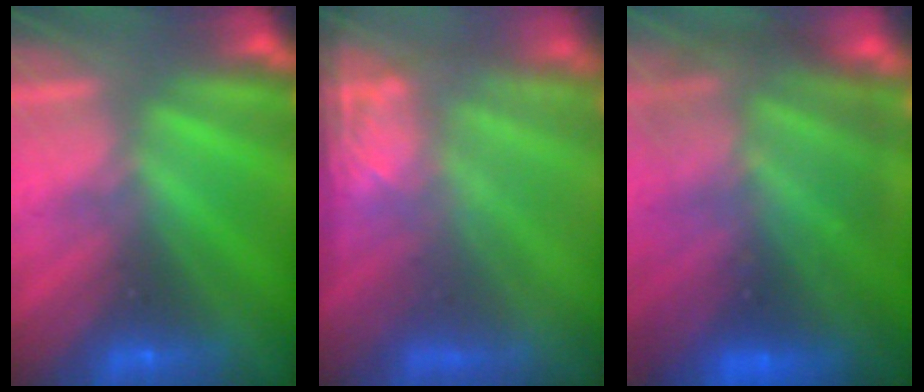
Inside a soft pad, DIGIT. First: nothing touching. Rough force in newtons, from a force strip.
{"total": 7.7}
{"total": 9.1}